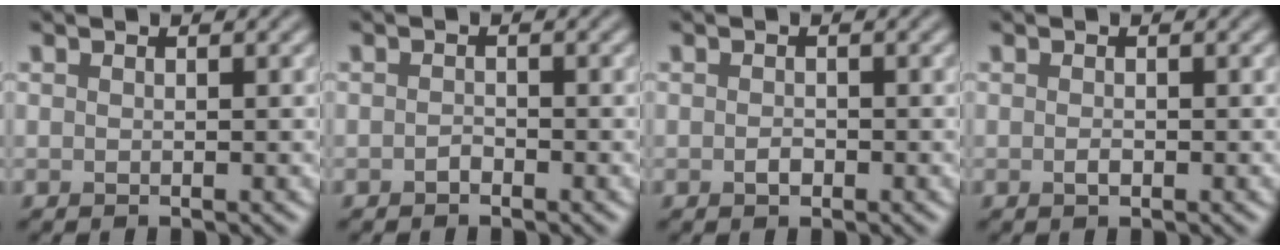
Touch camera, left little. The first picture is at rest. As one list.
[{"total": 0.7, "force": [-0.5, 0.3, 0.3], "torque": [-0.007, 0.000, -0.010]}, {"total": 0.9, "force": [-0.4, 0.5, 0.6], "torque": [-0.011, 0.000, -0.007]}, {"total": 0.7, "force": [-0.2, 0.3, 0.5], "torque": [-0.013, 0.000, -0.004]}]